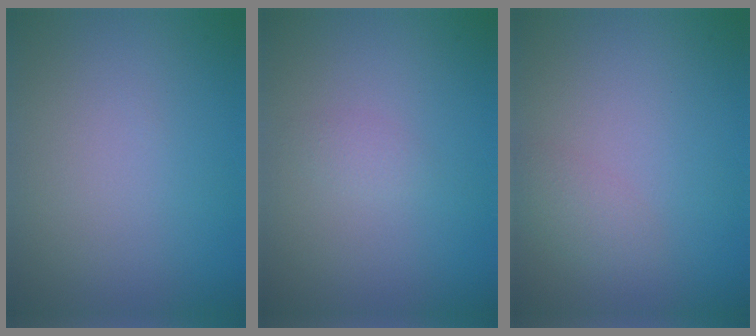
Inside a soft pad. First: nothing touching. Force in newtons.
{"total": 0.8, "press": 0.8, "slide": 0.1}
{"total": 1.4, "press": 1.4, "slide": 0.1}